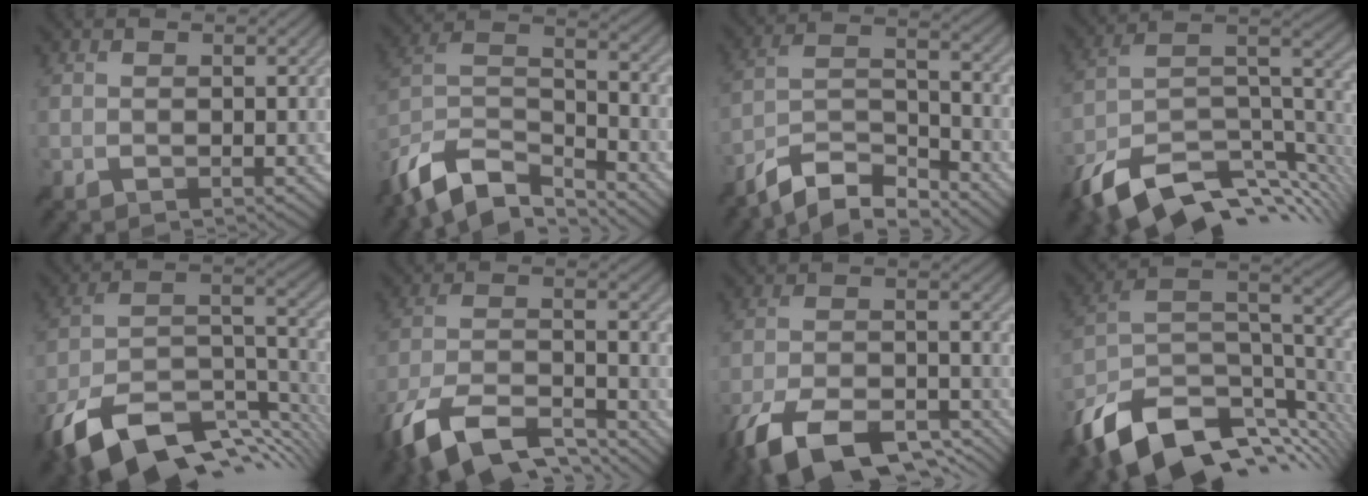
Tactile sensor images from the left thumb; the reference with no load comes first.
{"total": 12.5, "force": [-9.3, 5.2, 6.5], "torque": [-0.154, 0.005, -0.178]}
{"total": 9.3, "force": [-7.8, 2.4, 4.5], "torque": [-0.087, 0.011, -0.155]}
{"total": 13.2, "force": [-8.3, 5.3, 8.9], "torque": [-0.189, -0.006, -0.137]}
{"total": 15.1, "force": [-9.2, 6.3, 10.1], "torque": [-0.224, -0.016, -0.156]}
{"total": 13.3, "force": [-9.6, 5.0, 7.7], "torque": [-0.177, -0.008, -0.185]}
{"total": 13.3, "force": [-9.3, 5.2, 8.0], "torque": [-0.173, -0.011, -0.162]}
{"total": 13.9, "force": [-7.2, 7.1, 9.5], "torque": [-0.218, -0.014, -0.116]}